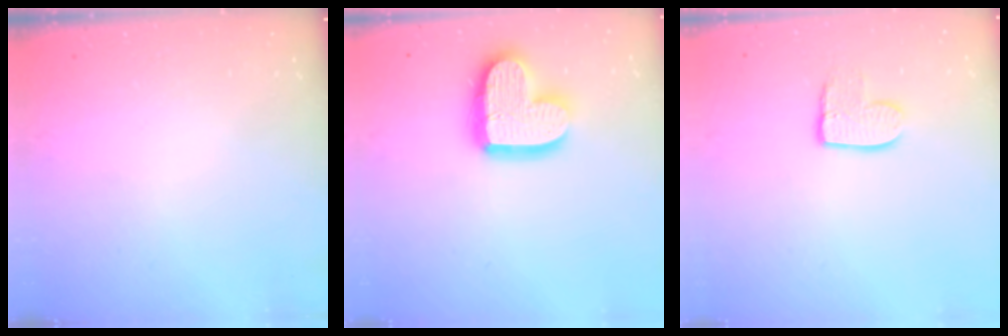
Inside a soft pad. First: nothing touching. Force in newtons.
{"total": 16.7, "press": 16.6, "slide": 1.2}
{"total": 8.4, "press": 8.4, "slide": 0.6}